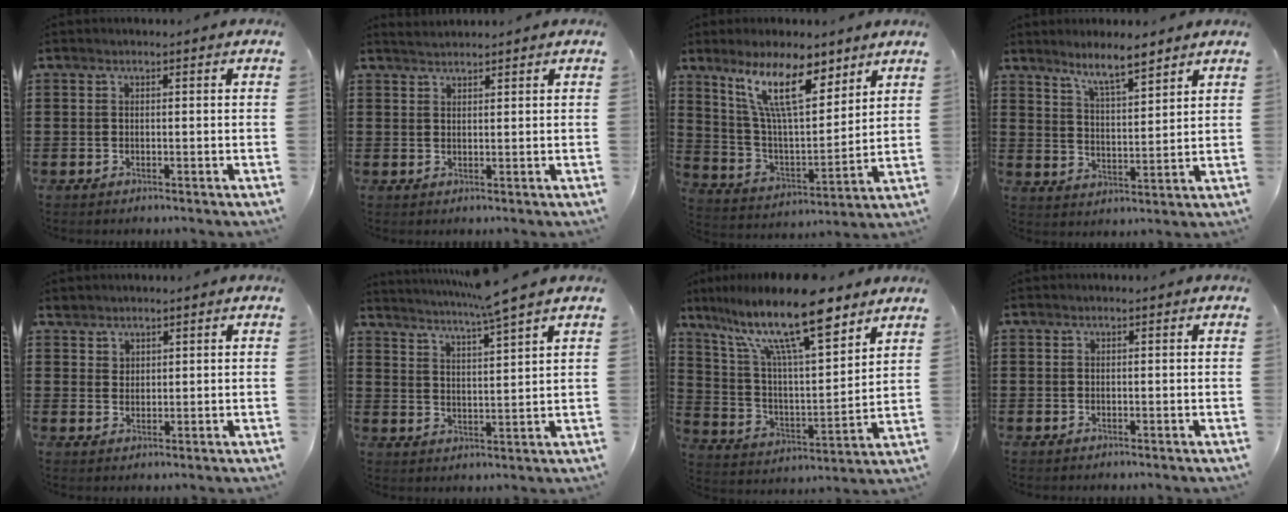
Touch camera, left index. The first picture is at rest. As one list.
[{"total": 1.5, "force": [1.5, 0.0, 0.1], "torque": [-0.005, 0.003, 0.030]}, {"total": 12.8, "force": [8.3, 3.4, 9.1], "torque": [-0.196, -0.021, 0.150]}, {"total": 6.4, "force": [5.6, 0.6, 3.1], "torque": [-0.077, -0.017, 0.099]}, {"total": 2.0, "force": [1.7, 1.2, 0.1], "torque": [-0.007, 0.005, 0.033]}, {"total": 5.1, "force": [4.5, -1.2, 2.2], "torque": [-0.057, -0.024, 0.073]}, {"total": 16.6, "force": [11.7, 3.9, 11.1], "torque": [-0.219, -0.052, 0.197]}, {"total": 0.0}]